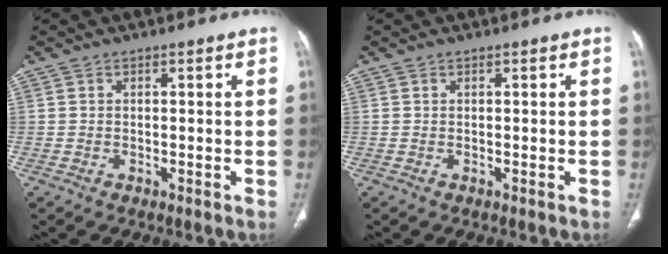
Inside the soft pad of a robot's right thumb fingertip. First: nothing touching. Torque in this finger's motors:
{"motor_torque": [-0.02, 0.02, -0.01, 0.01, 0.01]}